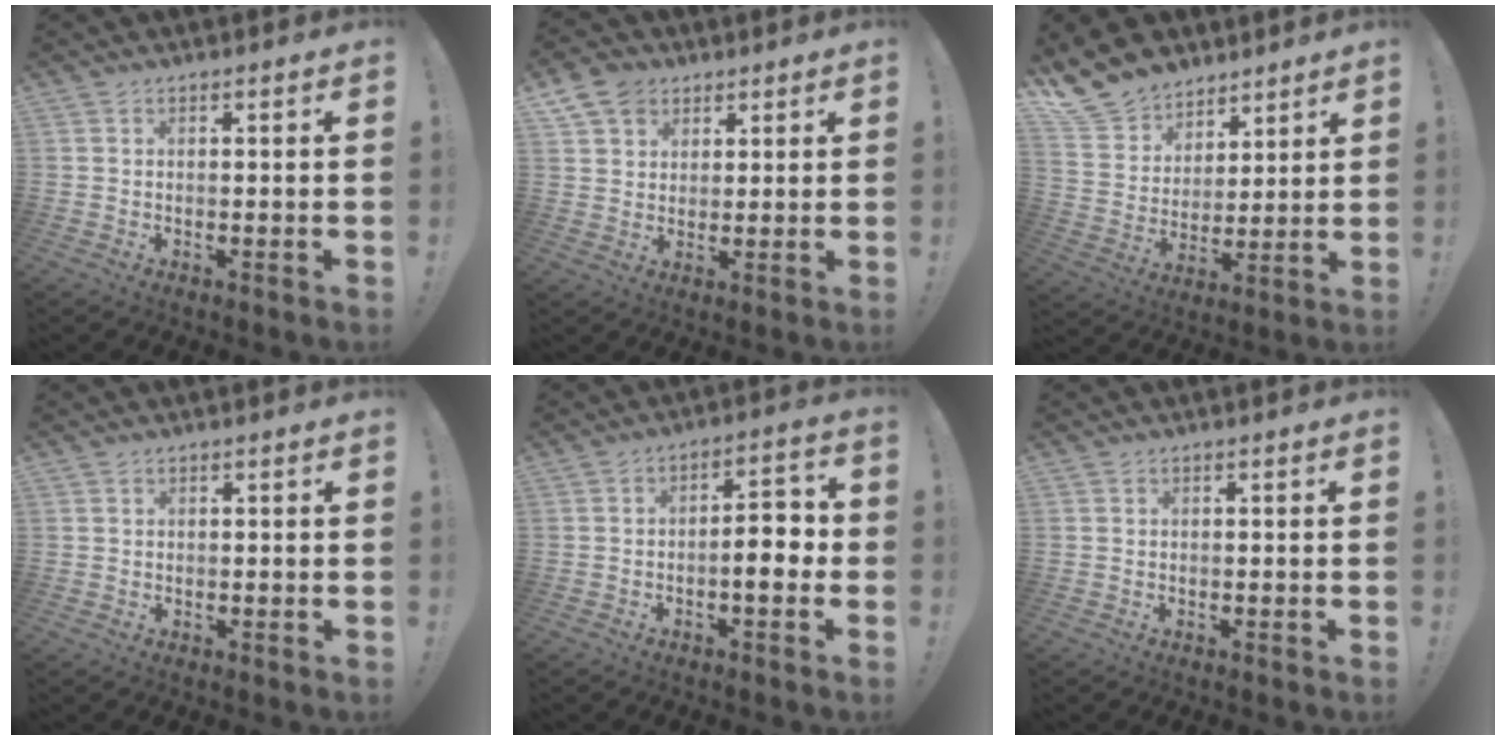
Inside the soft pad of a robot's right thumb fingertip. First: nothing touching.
{"total": 8.1, "force": [4.8, 6.1, 2.6], "torque": [-0.044, -0.025, 0.096]}
{"total": 12.8, "force": [10.0, 7.7, 2.2], "torque": [-0.057, -0.078, 0.196]}
{"total": 1.0, "force": [0.6, 0.8, -0.1], "torque": [0.009, -0.005, 0.010]}
{"total": 8.2, "force": [-1.7, 2.9, 7.5], "torque": [-0.100, 0.009, -0.032]}
{"total": 0.0}